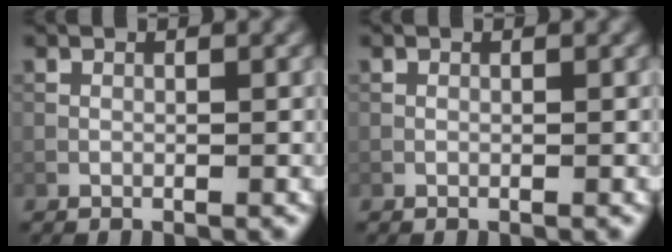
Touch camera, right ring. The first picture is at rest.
{"total": 0.0}